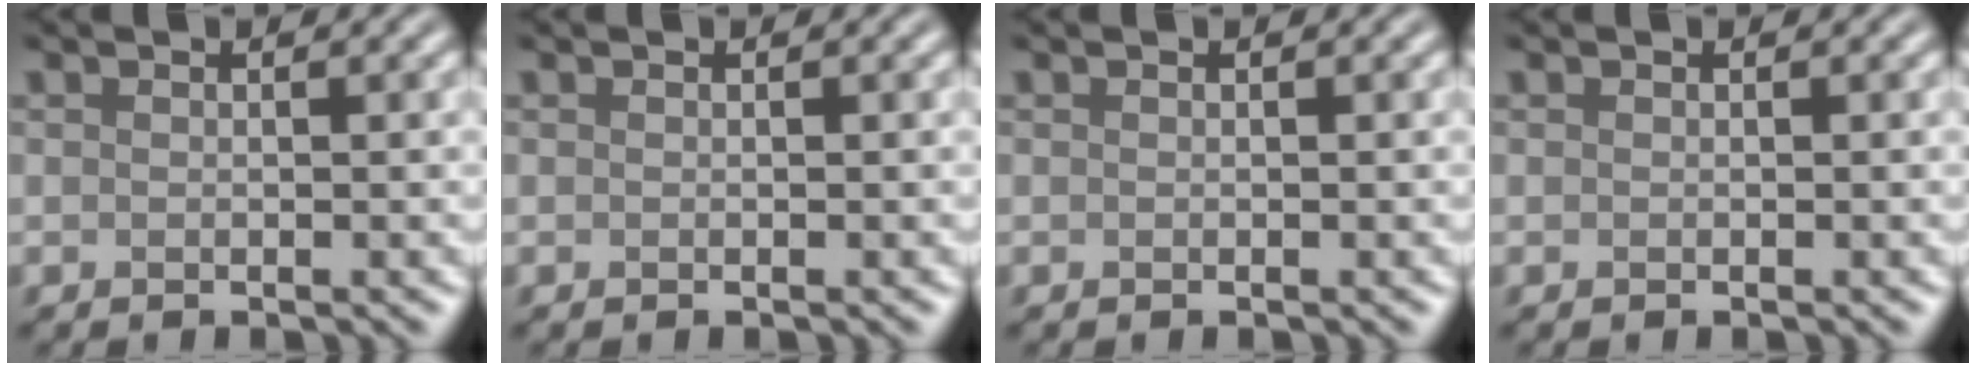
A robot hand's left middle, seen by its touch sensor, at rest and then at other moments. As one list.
[{"total": 0.0}, {"total": 0.0}, {"total": 0.0}]